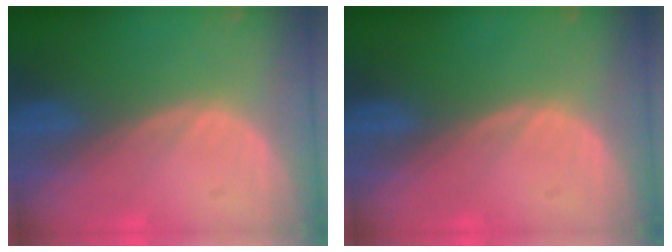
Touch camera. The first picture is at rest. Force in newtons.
{"total": 0.0}